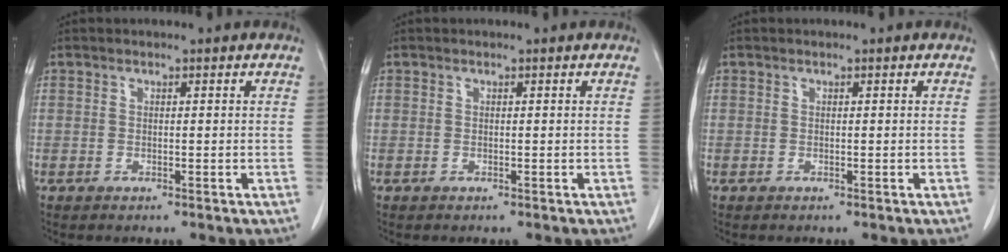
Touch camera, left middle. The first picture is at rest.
{"total": 0.0}
{"total": 0.0}